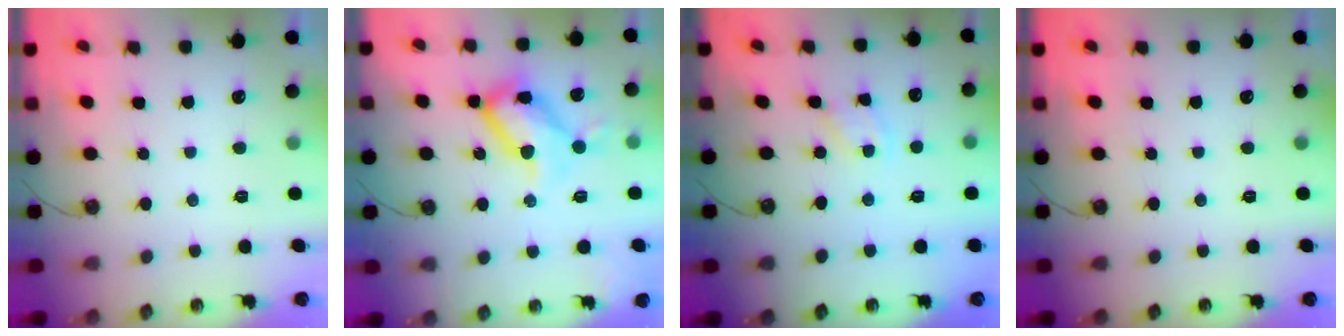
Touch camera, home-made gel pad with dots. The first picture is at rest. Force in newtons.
{"total": 19.9, "press": 19.9, "slide": 1.7}
{"total": 1.9, "press": 1.8, "slide": 0.3}
{"total": 0.0}